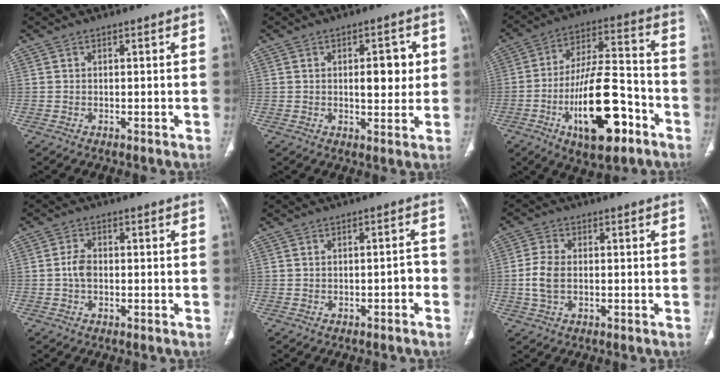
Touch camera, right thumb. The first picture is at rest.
{"total": 6.8, "force": [1.0, 3.3, 5.9], "torque": [-0.060, -0.004, 0.014]}
{"total": 20.1, "force": [-8.3, 8.2, 16.4], "torque": [-0.257, 0.048, -0.127]}
{"total": 2.8, "force": [-0.4, 1.8, 2.2], "torque": [-0.041, 0.006, -0.012]}
{"total": 2.3, "force": [-1.1, 1.0, 1.7], "torque": [-0.019, 0.017, -0.017]}
{"total": 5.4, "force": [-0.4, 3.4, 4.2], "torque": [-0.093, 0.009, -0.009]}